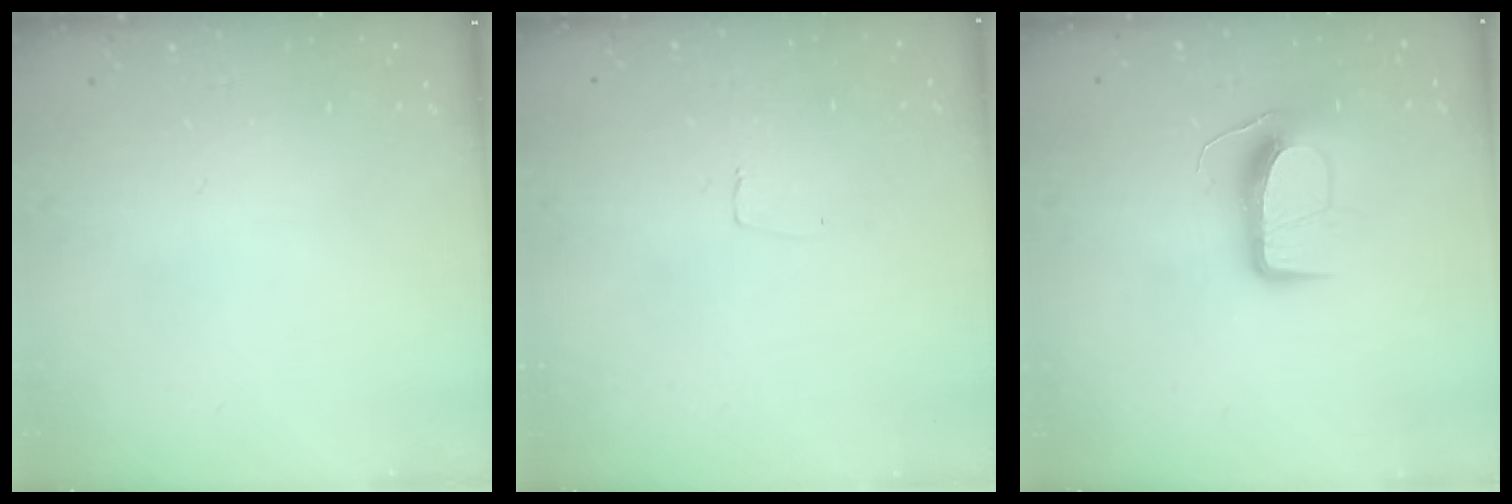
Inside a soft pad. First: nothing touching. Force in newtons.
{"total": 3.2, "press": 3.2, "slide": 0.2}
{"total": 12.7, "press": 12.7, "slide": 0.5}